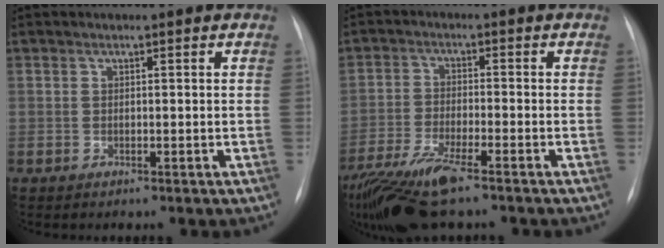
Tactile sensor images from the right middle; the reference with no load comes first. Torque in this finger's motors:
{"motor_torque": [1.05, -1.03, 0.53, 0.12]}